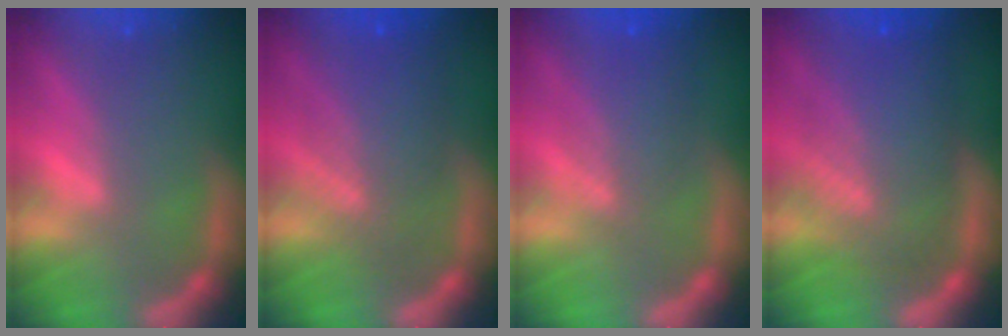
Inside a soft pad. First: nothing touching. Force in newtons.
{"total": 7.1}
{"total": 5.1}
{"total": 9.6}